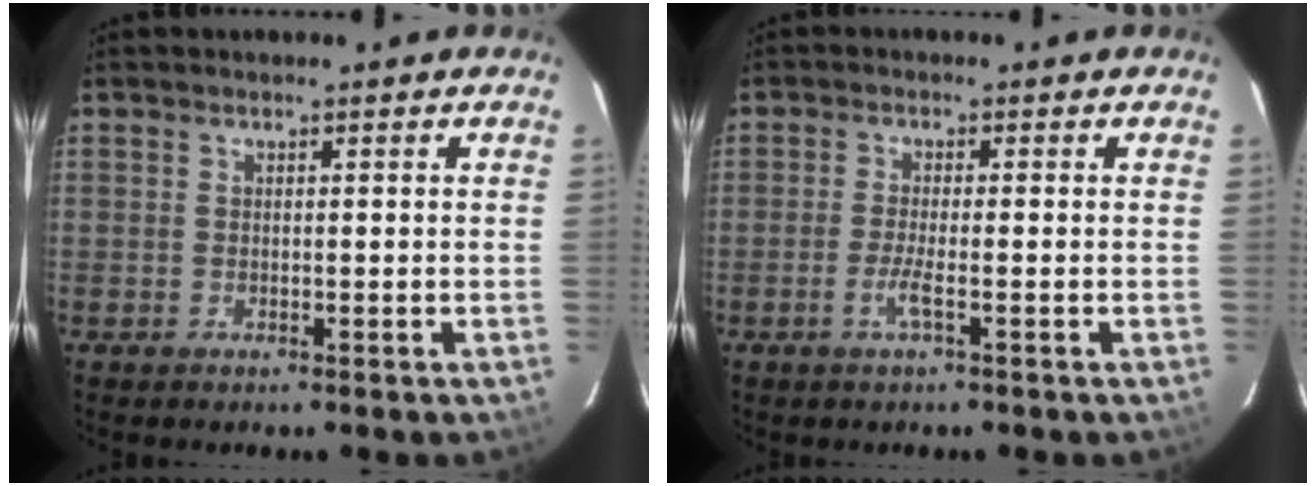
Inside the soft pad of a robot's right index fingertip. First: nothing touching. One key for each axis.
{"total": 2.7, "fx": -1.3, "fy": -0.3, "fz": 2.3, "tx": -0.051, "ty": -0.005, "tz": -0.029}